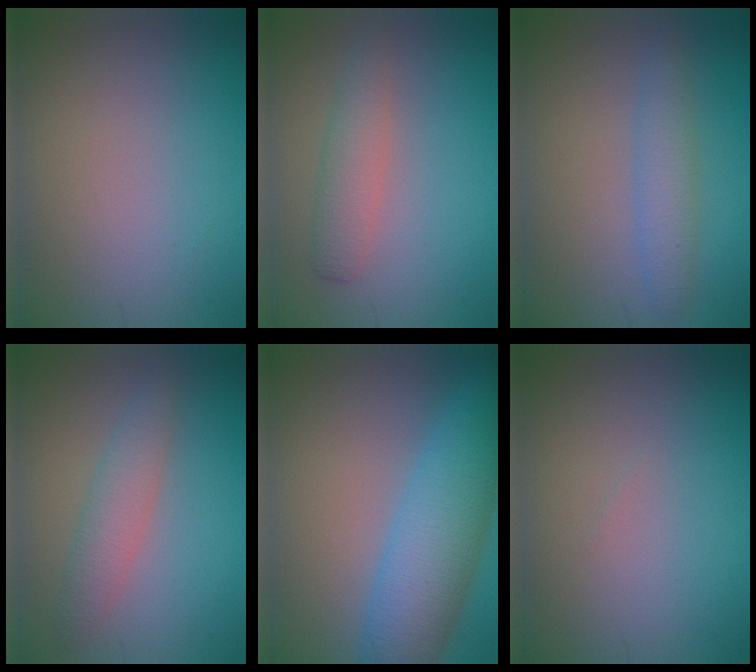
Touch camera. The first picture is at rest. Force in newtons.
{"total": 2.6, "press": 2.6, "slide": 0.0}
{"total": 2.5, "press": 2.5, "slide": 0.1}
{"total": 2.9, "press": 2.9, "slide": 0.1}
{"total": 7.2, "press": 7.2, "slide": 0.3}
{"total": 0.0}